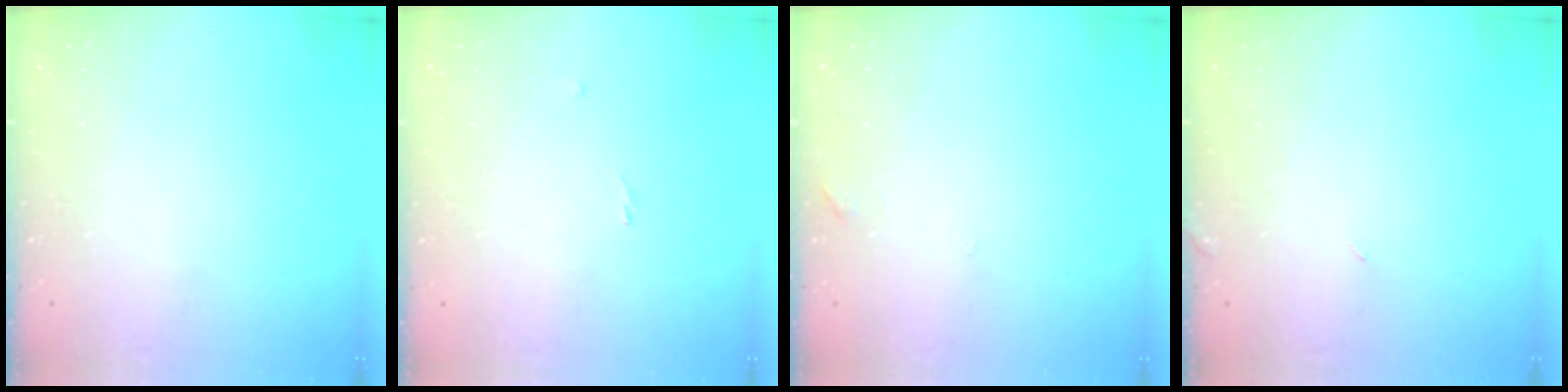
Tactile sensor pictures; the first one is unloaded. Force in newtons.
{"total": 0.8, "press": 0.8, "slide": 0.3}
{"total": 3.4, "press": 3.4, "slide": 0.3}
{"total": 1.5, "press": 1.5, "slide": 0.1}